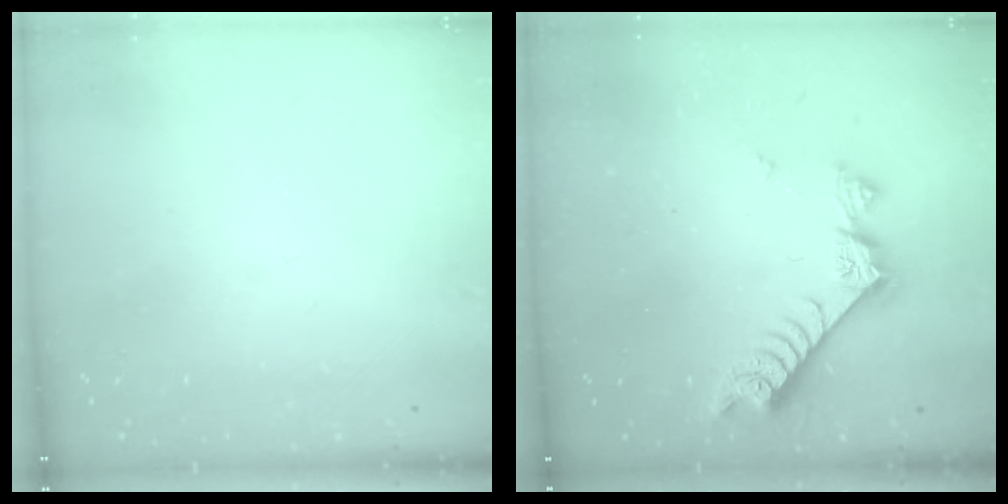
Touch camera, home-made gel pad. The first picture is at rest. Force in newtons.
{"total": 7.7, "press": 7.6, "slide": 1.2}